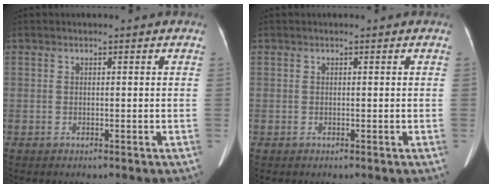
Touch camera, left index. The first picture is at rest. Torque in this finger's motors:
{"motor_torque": [0.00, 0.00, 0.00, 0.00]}